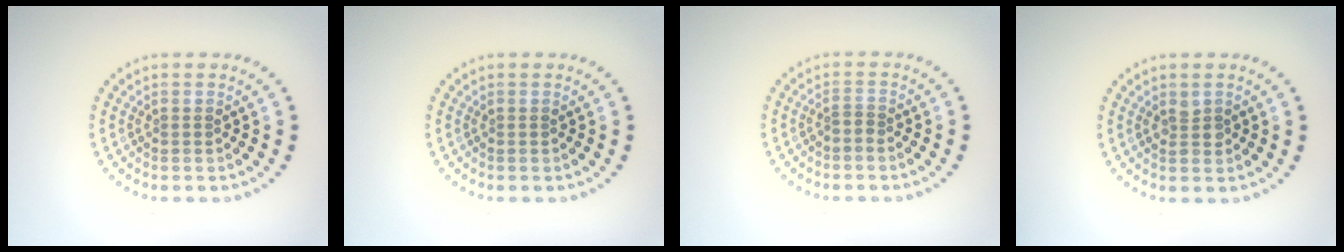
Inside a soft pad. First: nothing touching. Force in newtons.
{"total": 0.0}
{"total": 0.8, "press": 0.5, "slide": 0.6}
{"total": 1.1, "press": 1.0, "slide": 0.2}